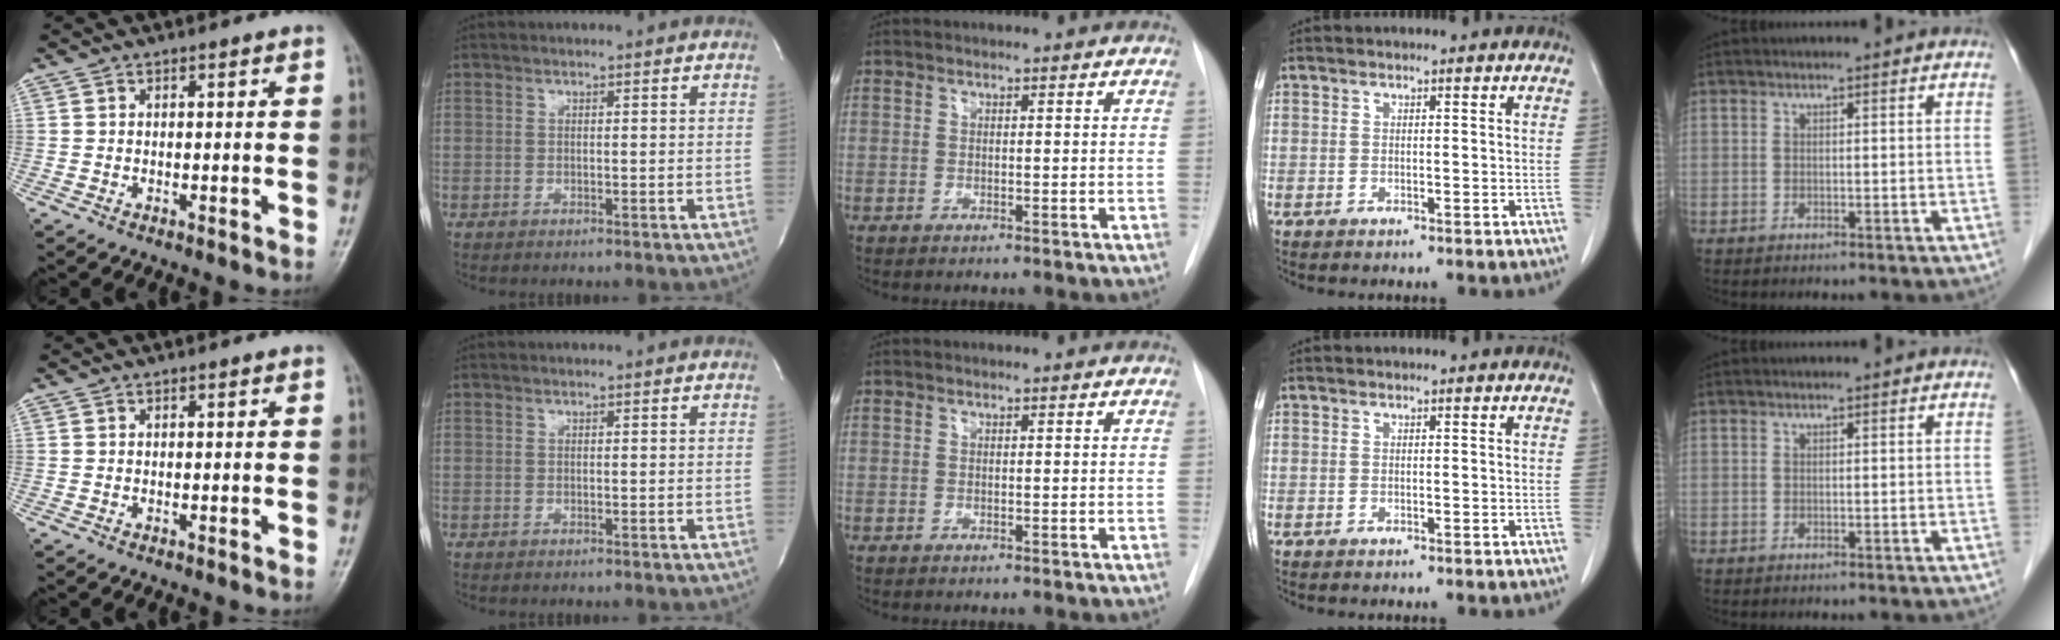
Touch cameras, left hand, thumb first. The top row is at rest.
{}